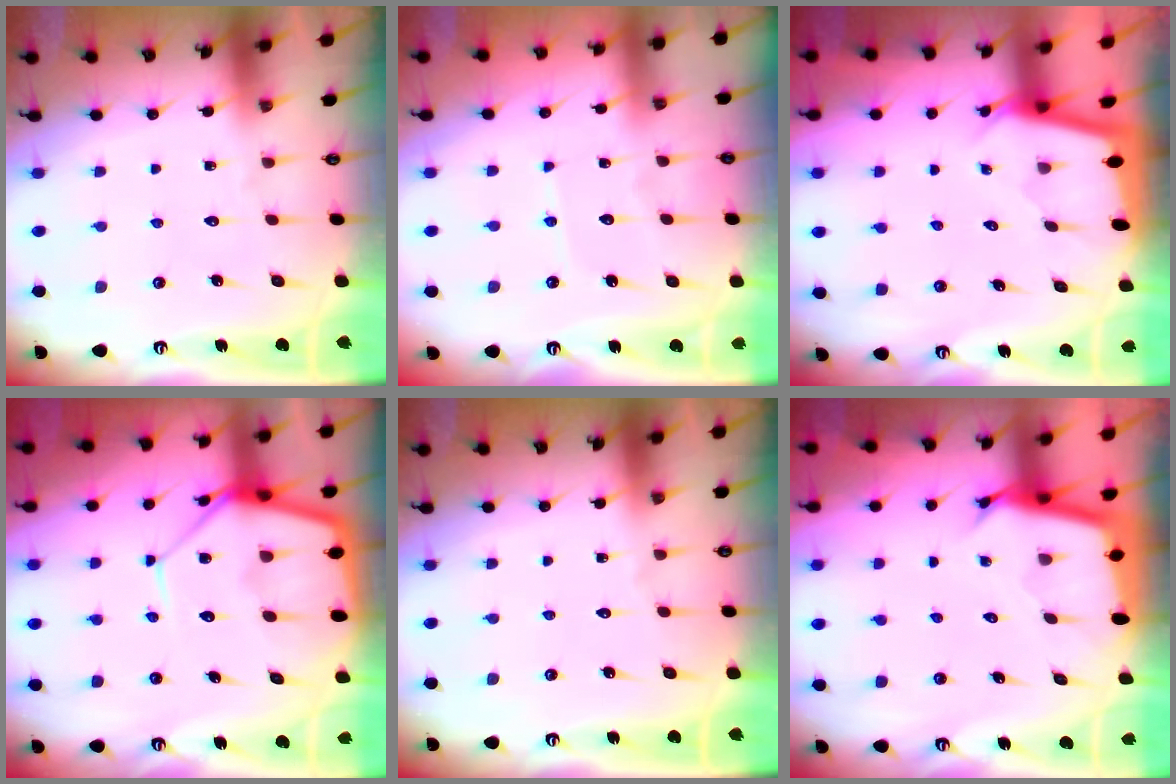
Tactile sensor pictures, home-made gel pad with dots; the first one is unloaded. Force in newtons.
{"total": 3.2, "press": 3.2, "slide": 0.1}
{"total": 2.1, "press": 2.1, "slide": 0.2}
{"total": 13.8, "press": 13.8, "slide": 1.2}
{"total": 0.0}
{"total": 2.9, "press": 2.9, "slide": 0.1}